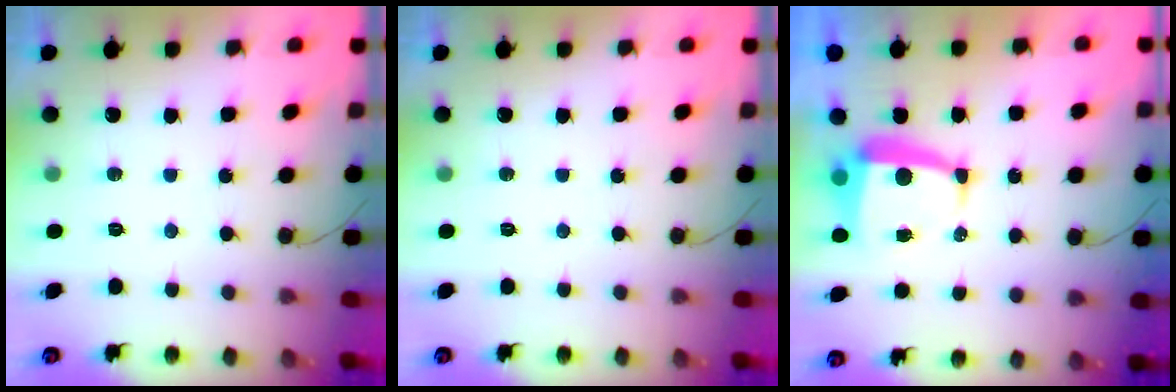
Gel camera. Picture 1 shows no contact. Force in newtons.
{"total": 0.0}
{"total": 6.5, "press": 6.5, "slide": 0.7}